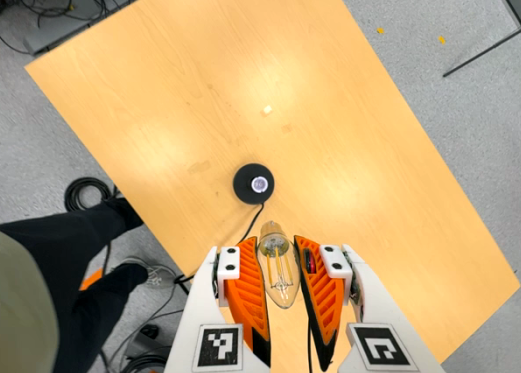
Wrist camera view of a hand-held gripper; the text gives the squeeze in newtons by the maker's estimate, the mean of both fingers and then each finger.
{"total": 21.3, "left": 24.2, "right": 18.3}